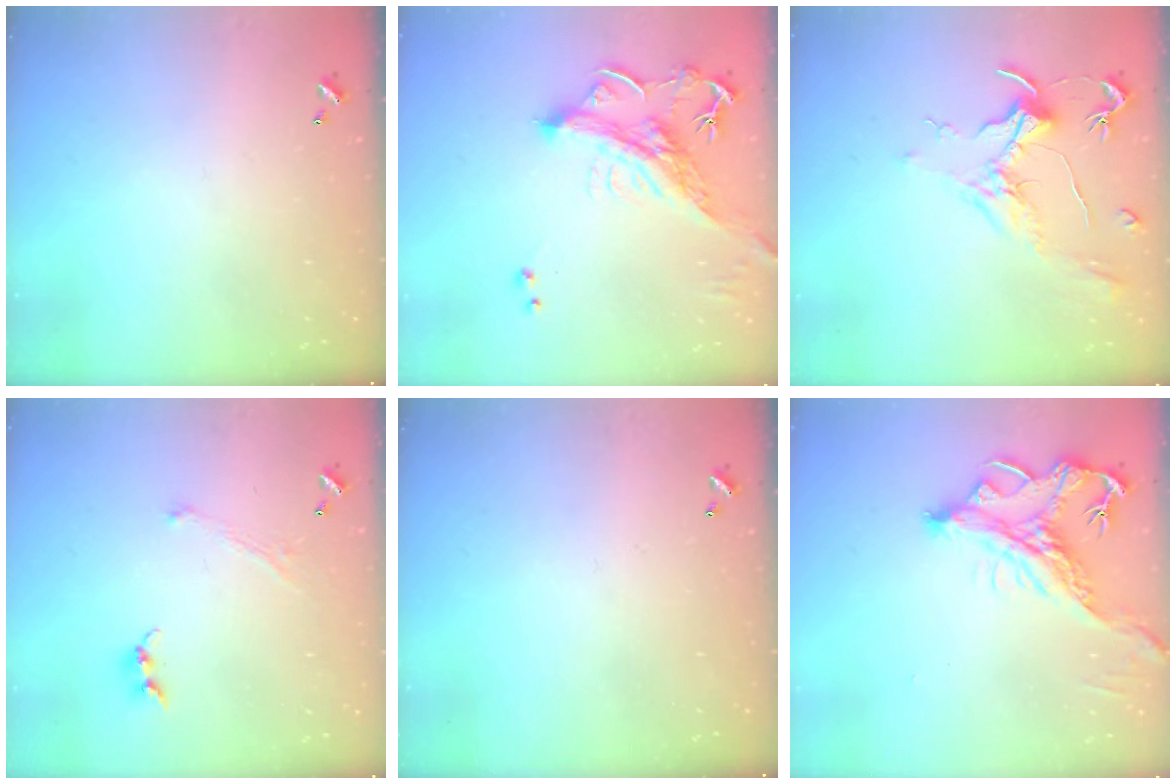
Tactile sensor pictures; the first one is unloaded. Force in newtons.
{"total": 3.5, "press": 3.2, "slide": 1.4}
{"total": 1.9, "press": 1.7, "slide": 0.9}
{"total": 1.3, "press": 1.2, "slide": 0.5}
{"total": 0.0}
{"total": 3.2, "press": 3.0, "slide": 1.3}